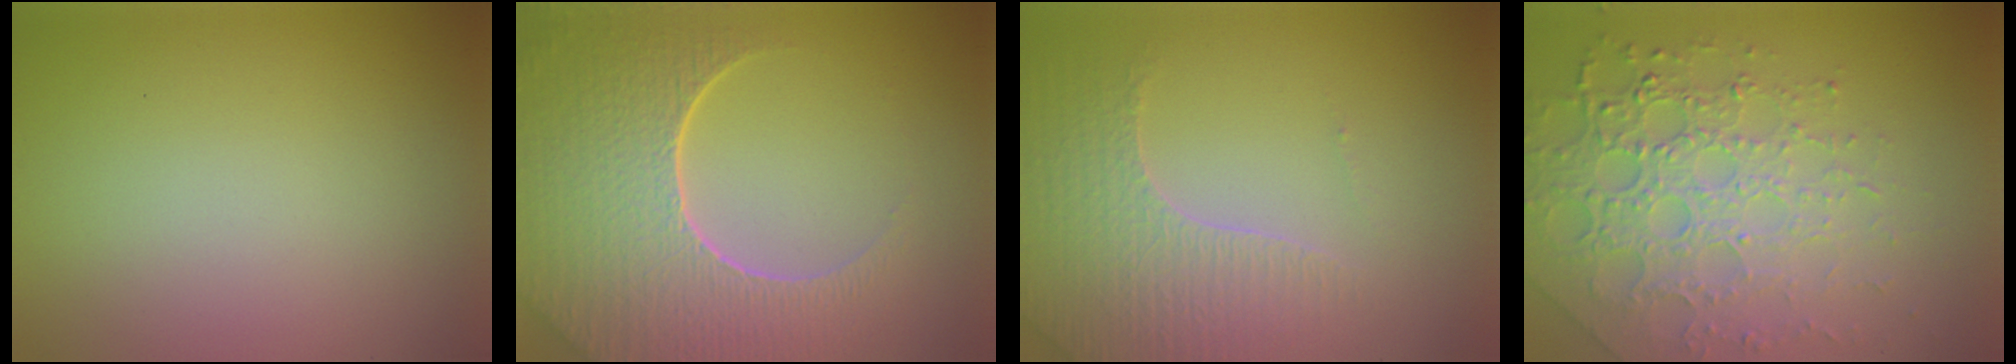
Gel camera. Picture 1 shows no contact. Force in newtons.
{"total": 9.4, "press": 6.7, "slide": 6.6}
{"total": 4.0, "press": 3.9, "slide": 1.1}
{"total": 7.8, "press": 5.5, "slide": 5.5}